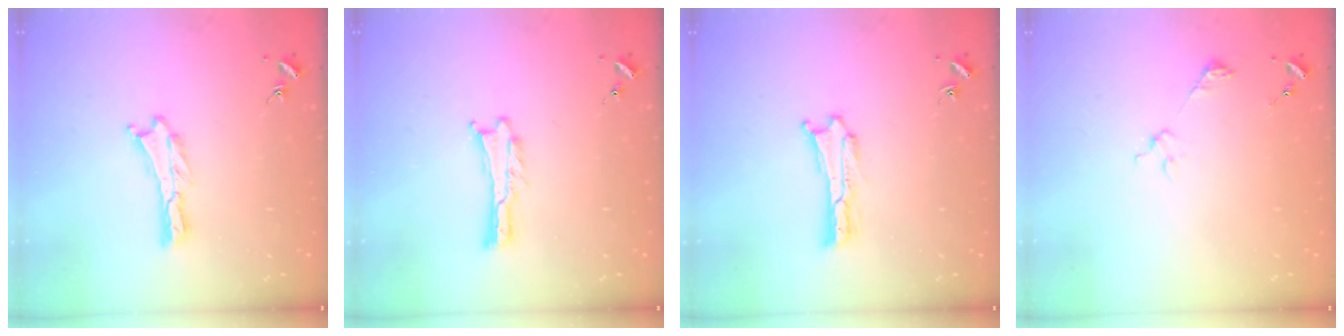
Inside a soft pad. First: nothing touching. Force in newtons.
{"total": 0.0}
{"total": 0.0}
{"total": 2.5, "press": 2.5, "slide": 0.2}